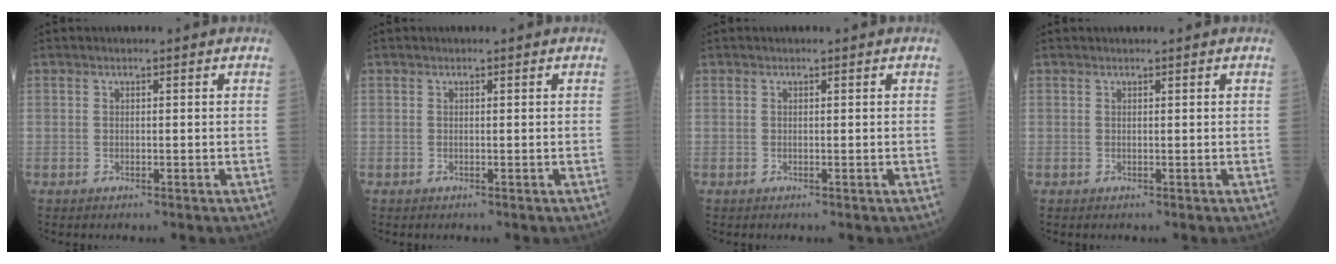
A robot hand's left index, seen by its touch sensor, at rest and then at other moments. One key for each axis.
{"total": 0.0}
{"total": 0.0}
{"total": 0.8, "fx": 0.8, "fy": 0.0, "fz": 0.1, "tx": -0.001, "ty": 0.008, "tz": 0.013}